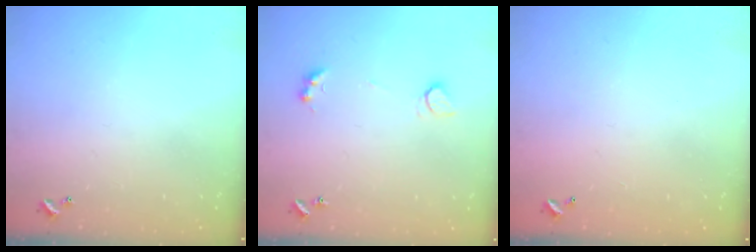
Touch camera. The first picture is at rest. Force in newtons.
{"total": 3.0, "press": 2.8, "slide": 1.2}
{"total": 3.0, "press": 3.0, "slide": 0.1}